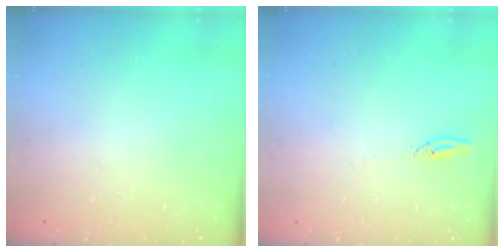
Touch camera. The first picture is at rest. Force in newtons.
{"total": 2.7, "press": 2.7, "slide": 0.2}